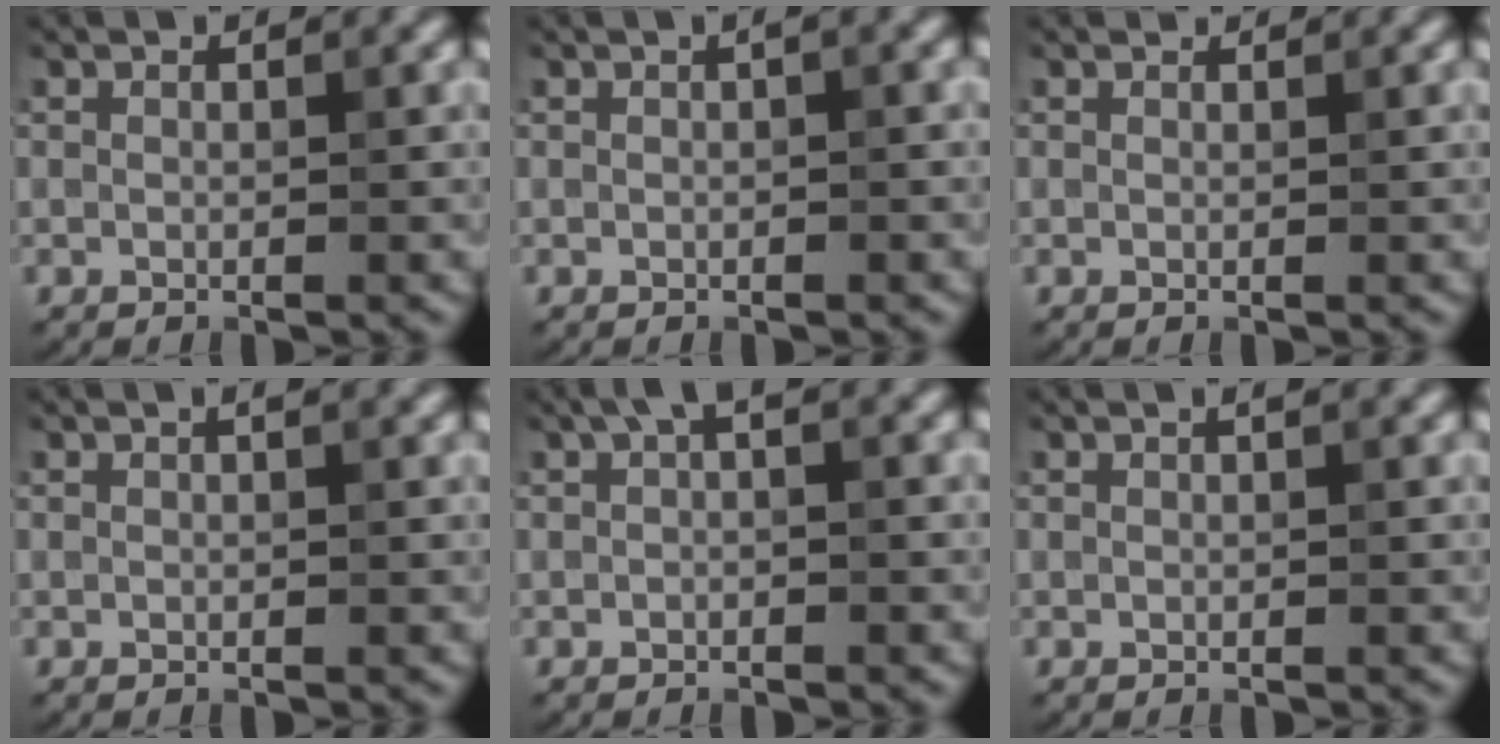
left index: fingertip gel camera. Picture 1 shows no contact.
{"total": 0.8, "force": [0.2, 0.1, 0.8], "torque": [-0.012, 0.005, 0.003]}
{"total": 0.7, "force": [0.7, 0.1, 0.1], "torque": [-0.005, -0.002, 0.009]}
{"total": 0.7, "force": [0.3, 0.0, 0.6], "torque": [-0.010, 0.006, 0.004]}
{"total": 1.5, "force": [0.3, 0.5, 1.4], "torque": [-0.022, 0.007, 0.004]}
{"total": 0.7, "force": [0.3, 0.1, 0.6], "torque": [-0.006, 0.007, 0.002]}